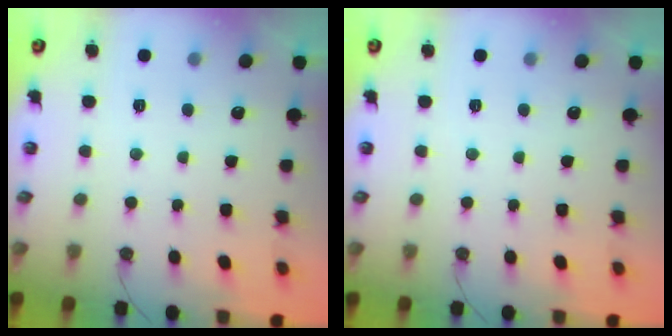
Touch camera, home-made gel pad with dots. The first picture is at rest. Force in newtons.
{"total": 0.0}